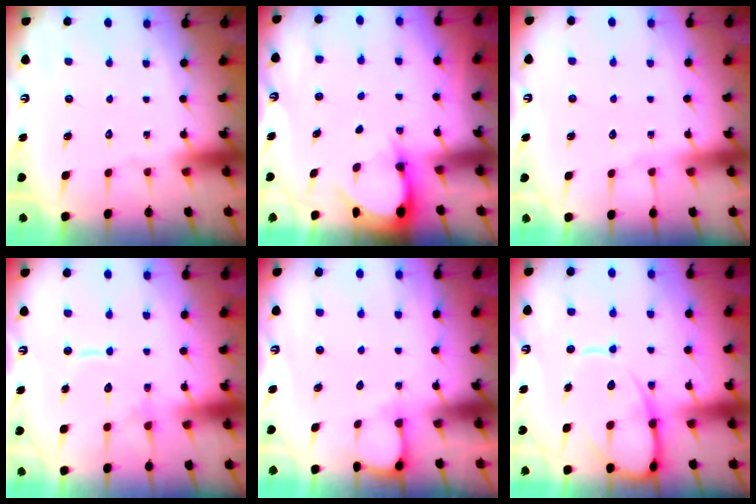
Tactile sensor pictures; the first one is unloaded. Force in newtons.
{"total": 3.2, "press": 3.2, "slide": 0.3}
{"total": 2.6, "press": 2.6, "slide": 0.4}
{"total": 11.3, "press": 11.2, "slide": 1.2}
{"total": 3.2, "press": 3.1, "slide": 0.4}
{"total": 12.9, "press": 12.8, "slide": 1.3}